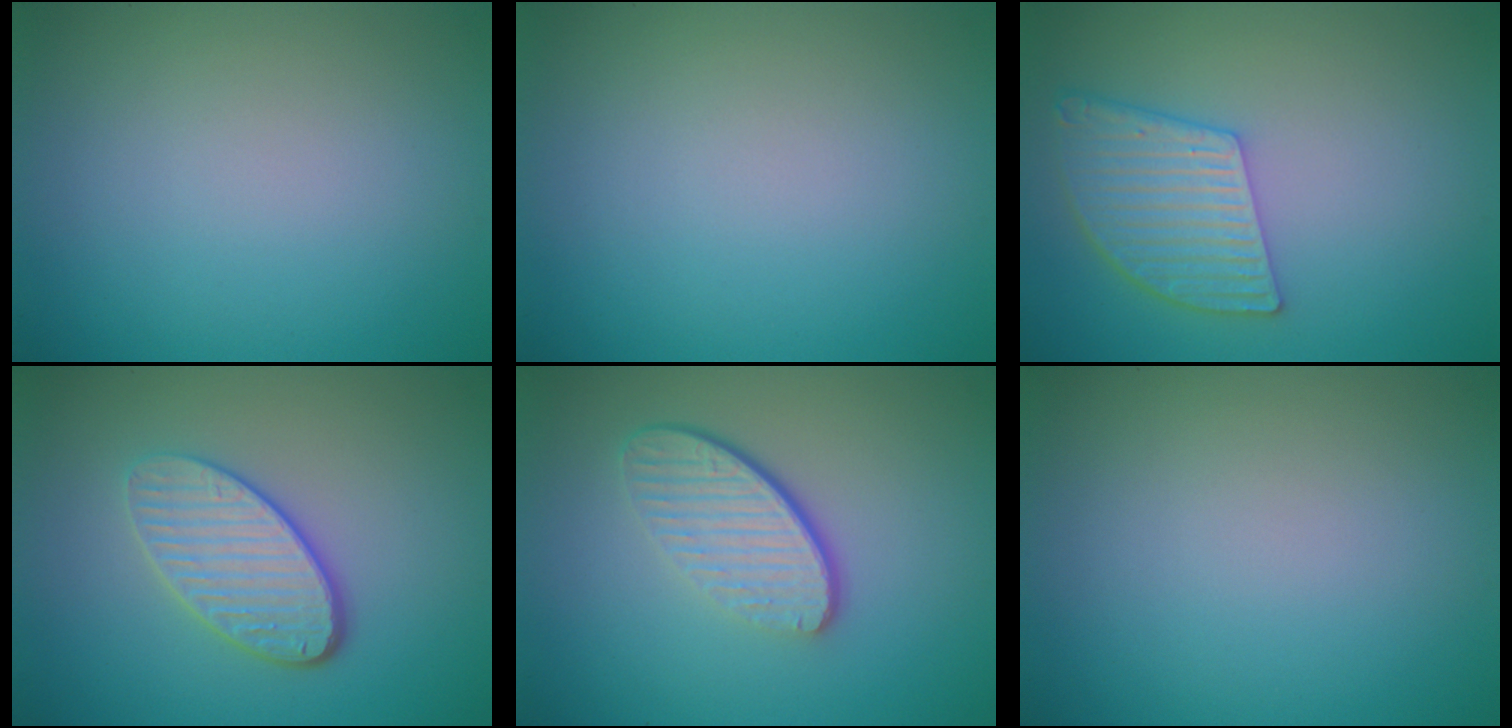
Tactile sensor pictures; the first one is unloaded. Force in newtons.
{"total": 0.0}
{"total": 5.1, "press": 4.0, "slide": 3.1}
{"total": 4.2, "press": 3.4, "slide": 2.6}
{"total": 4.5, "press": 3.0, "slide": 3.5}
{"total": 0.0}